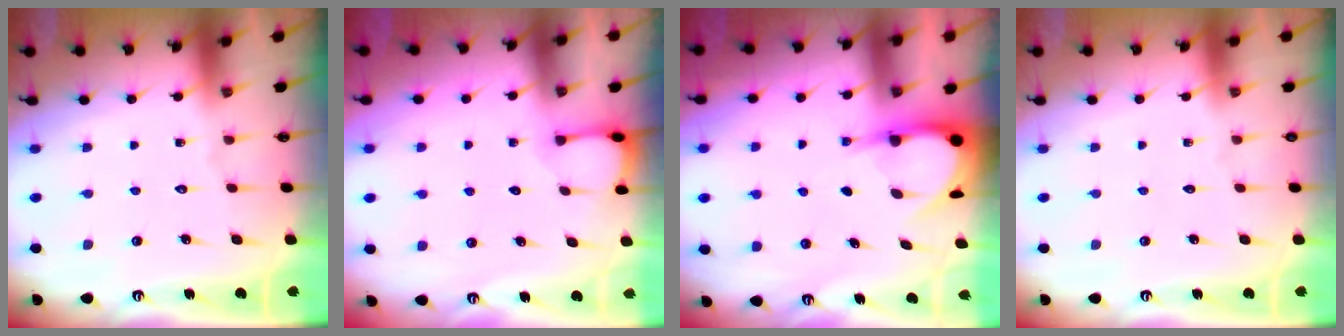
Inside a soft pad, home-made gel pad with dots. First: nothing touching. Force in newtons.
{"total": 1.9, "press": 1.9, "slide": 0.2}
{"total": 4.7, "press": 4.7, "slide": 0.4}
{"total": 0.0}